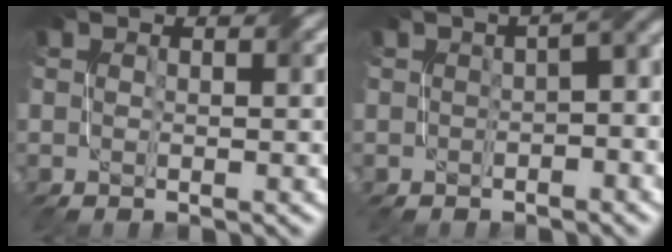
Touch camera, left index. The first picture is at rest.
{"total": 6.7, "force": [-0.4, 3.0, 5.9], "torque": [-0.028, 0.022, -0.014]}